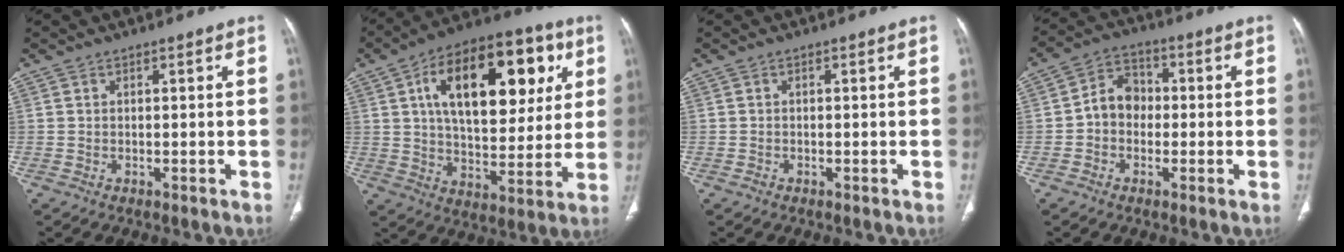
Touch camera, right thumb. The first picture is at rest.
{"total": 25.1, "force": [8.1, 13.2, 19.8], "torque": [-0.269, 0.000, 0.124]}
{"total": 0.6, "force": [-0.4, 0.4, 0.1], "torque": [-0.003, 0.001, -0.009]}
{"total": 6.7, "force": [-0.7, 5.5, 3.7], "torque": [-0.041, 0.026, -0.028]}